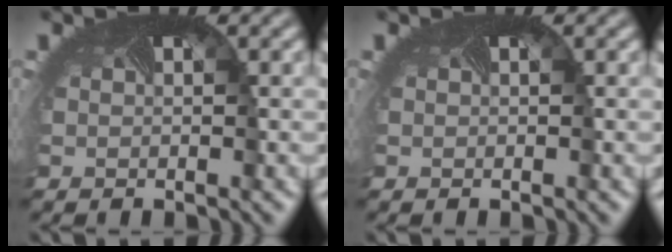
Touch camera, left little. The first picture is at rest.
{"total": 0.0}